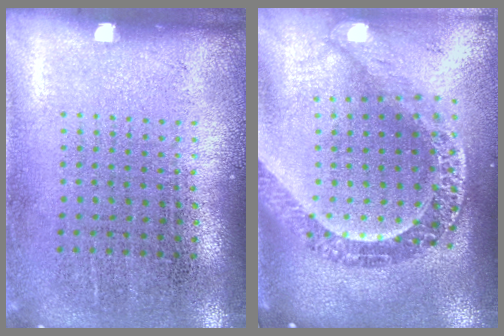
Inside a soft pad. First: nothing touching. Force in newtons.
{"total": 3.0, "press": 2.3, "slide": 2.0}